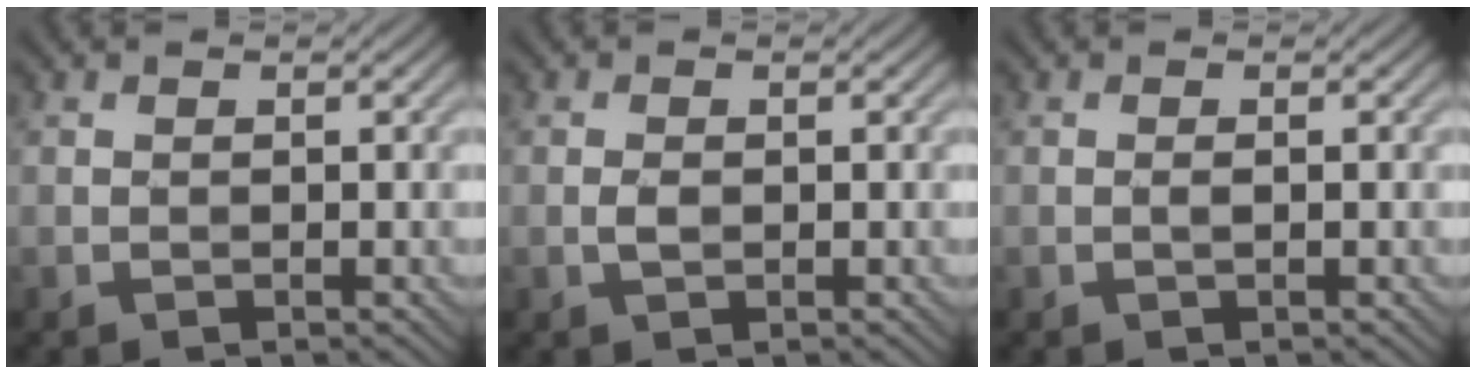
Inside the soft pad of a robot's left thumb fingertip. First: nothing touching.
{"total": 1.2, "force": [-0.2, 0.6, 1.0], "torque": [-0.021, 0.001, -0.005]}
{"total": 0.7, "force": [-0.1, 0.0, 0.6], "torque": [-0.012, 0.000, -0.003]}